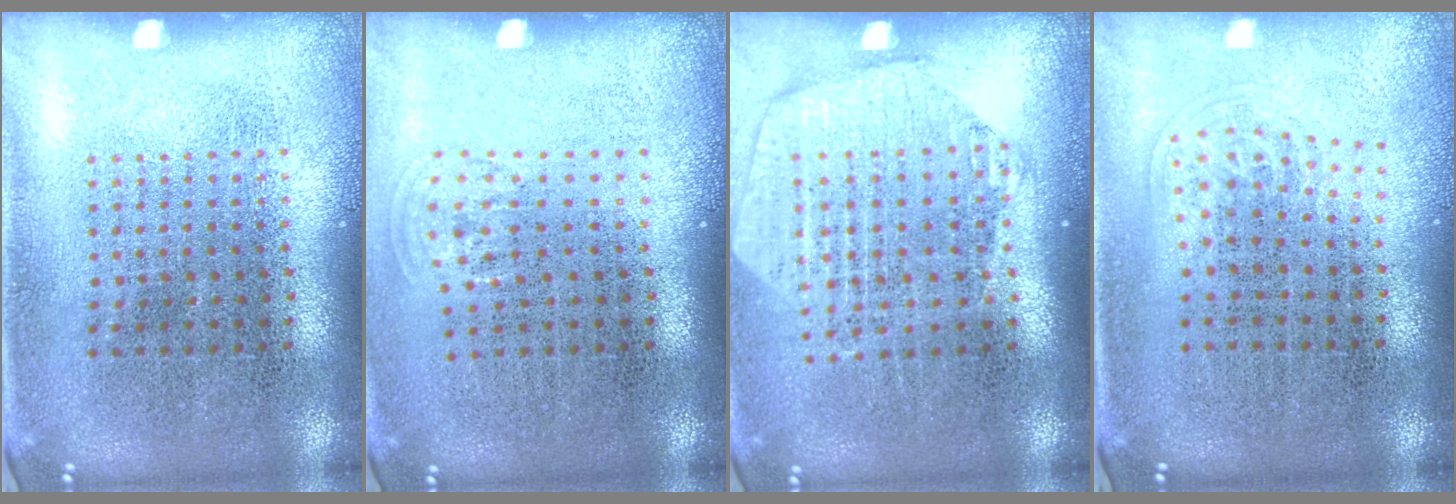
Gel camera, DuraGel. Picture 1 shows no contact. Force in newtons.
{"total": 0.7, "press": 0.5, "slide": 0.4}
{"total": 1.9, "press": 1.7, "slide": 0.9}
{"total": 0.9, "press": 0.6, "slide": 0.7}